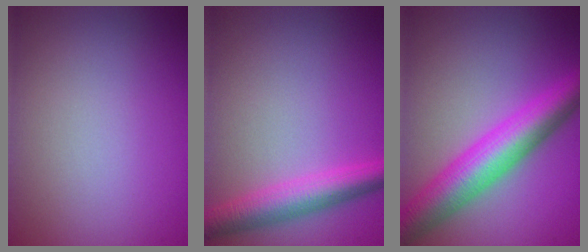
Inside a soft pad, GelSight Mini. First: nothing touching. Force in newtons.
{"total": 4.2, "press": 4.2, "slide": 0.1}
{"total": 7.3, "press": 7.2, "slide": 0.3}